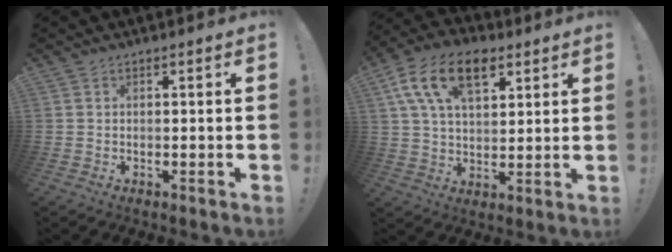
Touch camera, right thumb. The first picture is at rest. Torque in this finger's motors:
{"motor_torque": [1.56, 2.36, 0.51, -0.08, 0.18]}